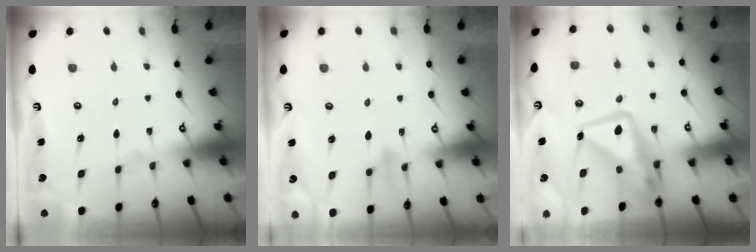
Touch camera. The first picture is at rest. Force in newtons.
{"total": 9.1, "press": 9.0, "slide": 1.7}
{"total": 13.4, "press": 13.4, "slide": 1.3}